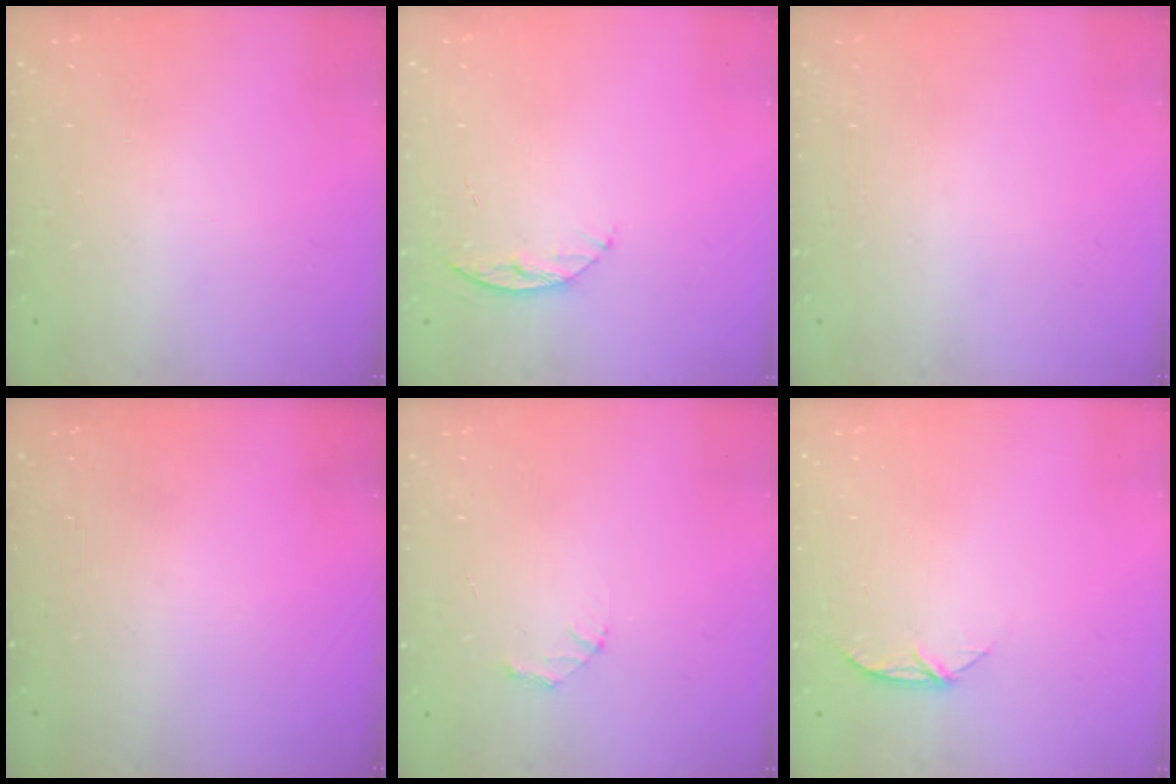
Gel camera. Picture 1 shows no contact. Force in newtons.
{"total": 5.6, "press": 5.6, "slide": 0.6}
{"total": 0.0}
{"total": 0.0}
{"total": 2.1, "press": 2.1, "slide": 0.2}
{"total": 5.8, "press": 5.7, "slide": 0.6}